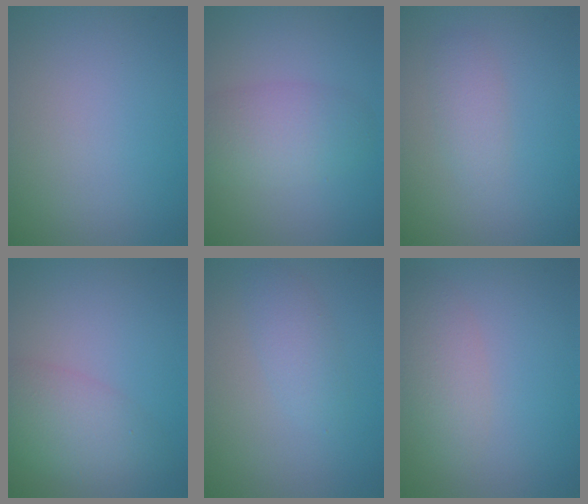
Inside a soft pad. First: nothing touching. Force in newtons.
{"total": 4.0, "press": 4.0, "slide": 0.1}
{"total": 1.7, "press": 1.7, "slide": 0.1}
{"total": 4.6, "press": 4.6, "slide": 0.3}
{"total": 2.0, "press": 2.0, "slide": 0.1}
{"total": 2.7, "press": 2.7, "slide": 0.1}